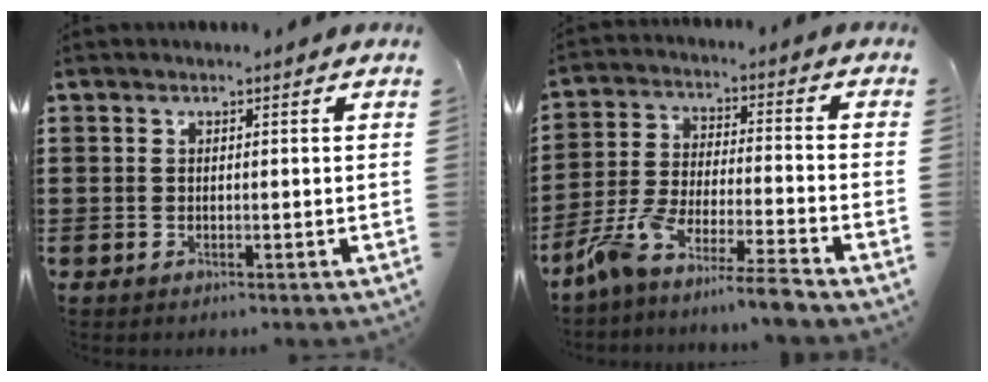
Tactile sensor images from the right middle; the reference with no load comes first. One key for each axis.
{"total": 8.1, "fx": -7.5, "fy": -0.8, "fz": 3.1, "tx": -0.077, "ty": -0.011, "tz": -0.154}